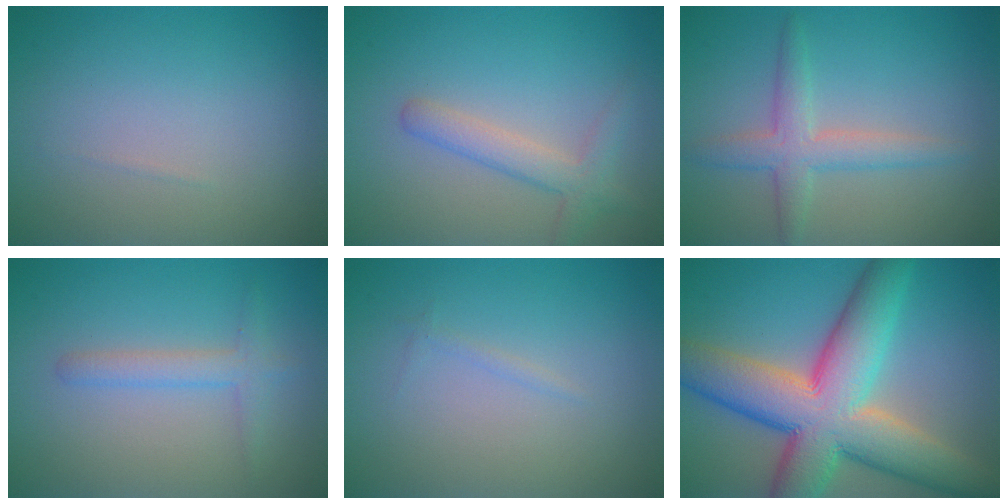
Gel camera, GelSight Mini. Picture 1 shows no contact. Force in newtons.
{"total": 2.8, "press": 2.8, "slide": 0.1}
{"total": 3.3, "press": 3.3, "slide": 0.1}
{"total": 2.0, "press": 2.0, "slide": 0.1}
{"total": 0.5, "press": 0.5, "slide": 0.0}
{"total": 12.9, "press": 12.9, "slide": 0.7}